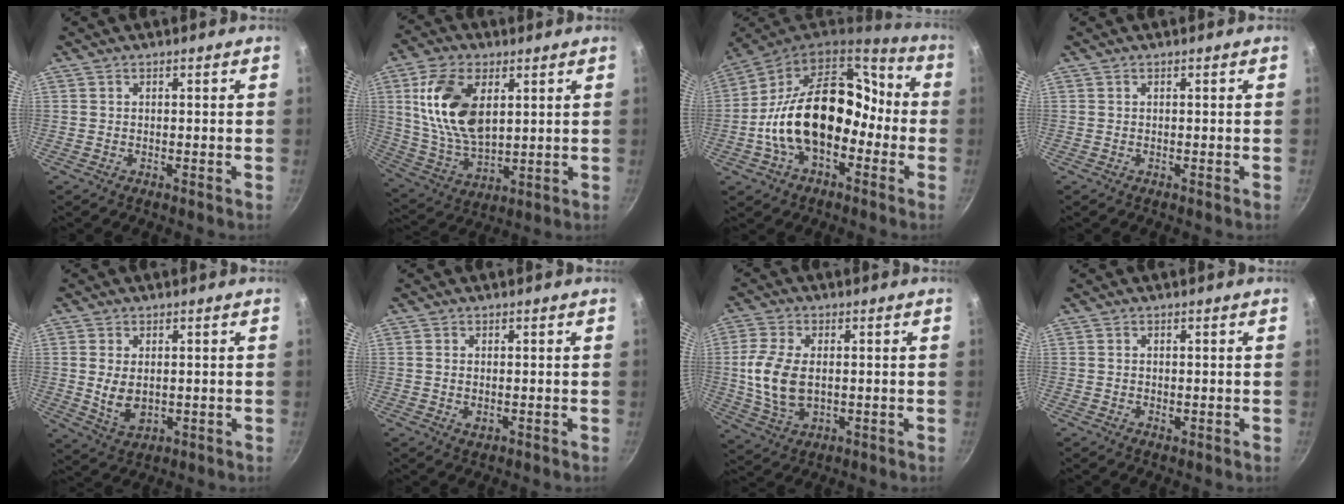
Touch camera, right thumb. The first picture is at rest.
{"total": 16.2, "force": [4.5, 9.2, 12.6], "torque": [-0.223, -0.017, 0.097]}
{"total": 22.9, "force": [-4.2, 15.0, 16.9], "torque": [-0.254, 0.070, -0.079]}
{"total": 0.0}
{"total": 6.4, "force": [0.4, 4.0, 4.9], "torque": [-0.092, -0.012, 0.018]}
{"total": 1.9, "force": [0.0, 1.1, 1.5], "torque": [-0.026, -0.003, 0.000]}
{"total": 10.7, "force": [0.4, 6.5, 8.5], "torque": [-0.170, -0.003, 0.011]}
{"total": 1.0, "force": [-0.1, 0.8, 0.7], "torque": [-0.012, 0.000, -0.001]}